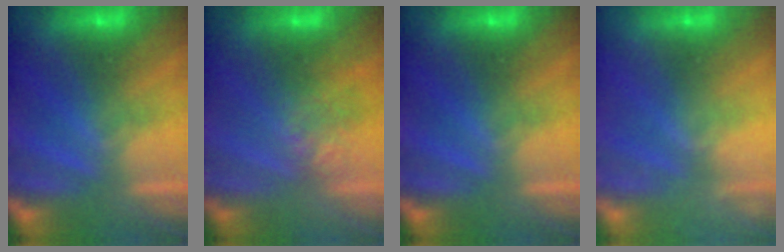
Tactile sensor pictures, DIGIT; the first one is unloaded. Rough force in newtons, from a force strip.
{"total": 2.6}
{"total": 0.0}
{"total": 2.3}